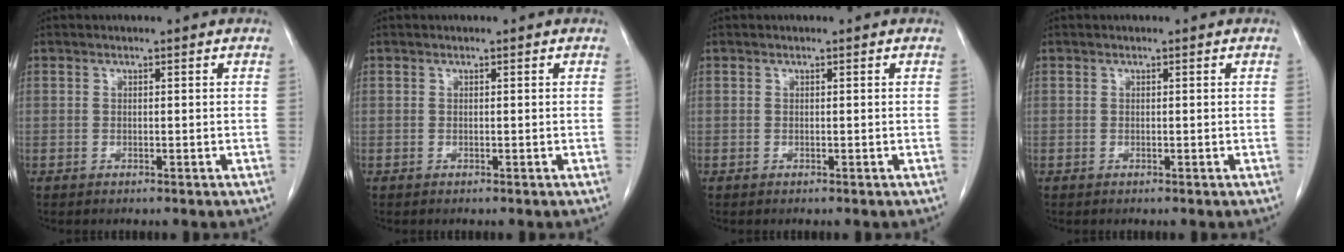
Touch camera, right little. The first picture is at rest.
{"total": 0.0}
{"total": 0.0}
{"total": 0.0}